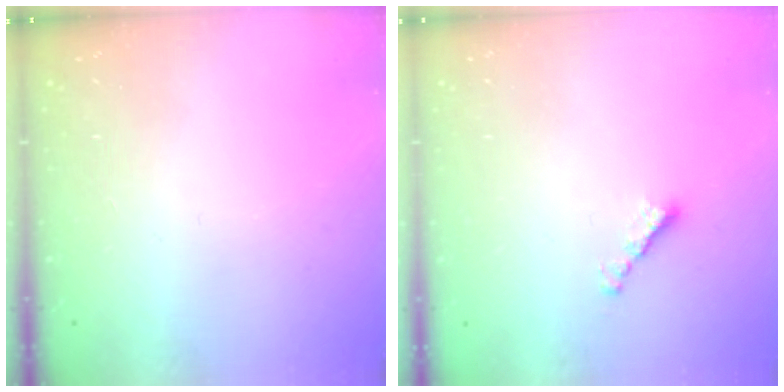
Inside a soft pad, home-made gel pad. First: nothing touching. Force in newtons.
{"total": 2.5, "press": 2.5, "slide": 0.5}